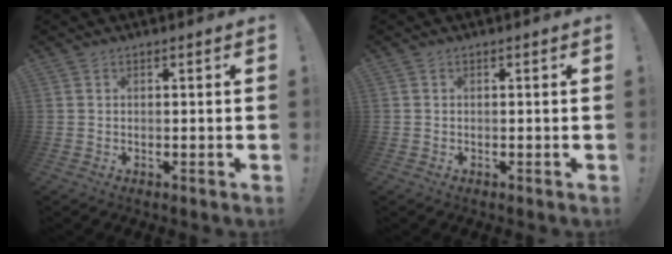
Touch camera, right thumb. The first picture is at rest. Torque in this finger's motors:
{"motor_torque": [-0.05, -1.73, -1.60, -1.02, -0.54]}